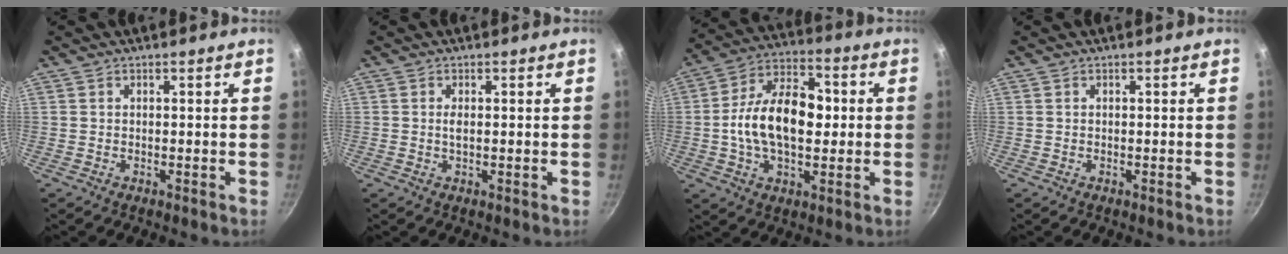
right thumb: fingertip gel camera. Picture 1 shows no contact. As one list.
[{"total": 1.2, "force": [0.1, 0.4, 1.2], "torque": [-0.024, -0.001, 0.000]}, {"total": 16.9, "force": [-0.1, 10.1, 13.5], "torque": [-0.207, 0.027, -0.015]}, {"total": 0.0}]